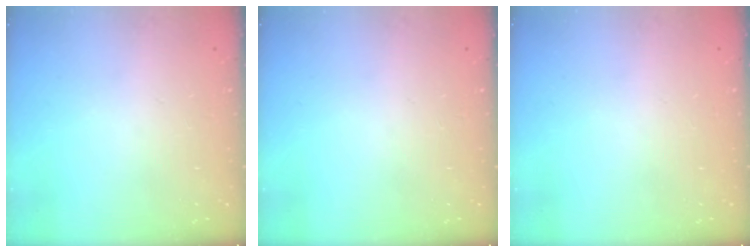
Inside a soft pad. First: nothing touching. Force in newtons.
{"total": 0.0}
{"total": 0.0}